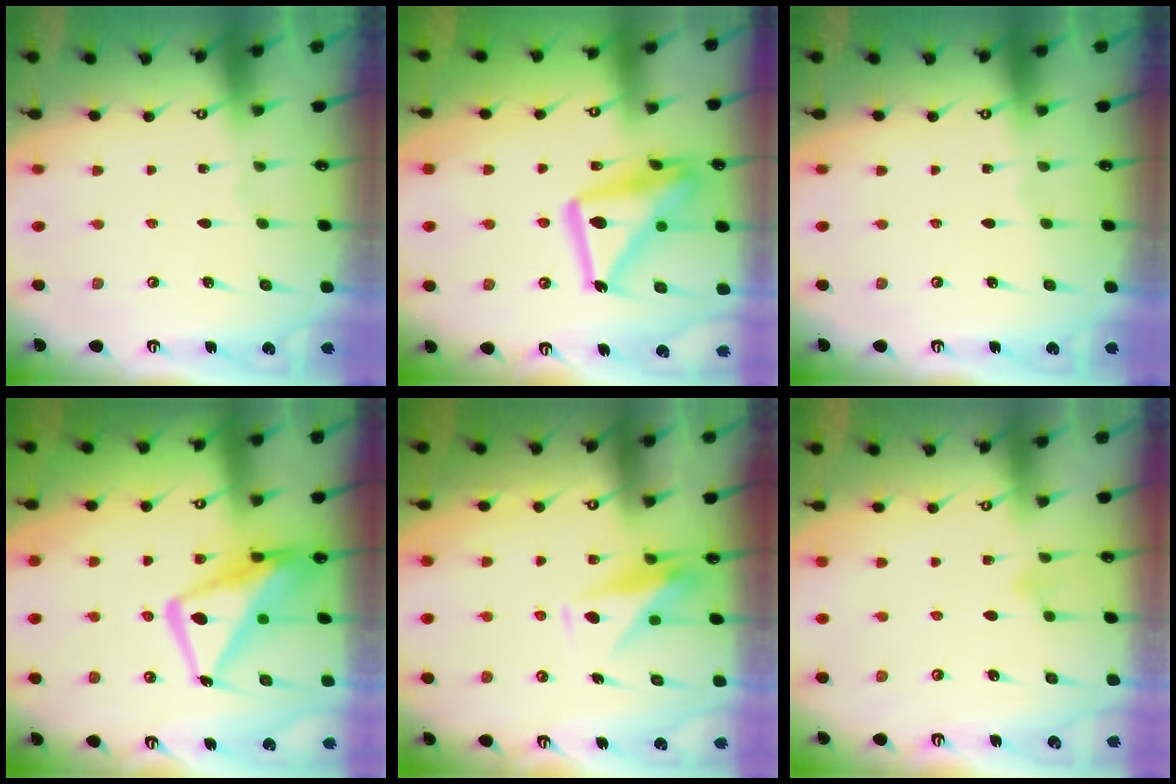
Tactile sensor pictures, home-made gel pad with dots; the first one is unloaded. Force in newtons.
{"total": 18.9, "press": 18.8, "slide": 1.5}
{"total": 0.0}
{"total": 15.5, "press": 15.4, "slide": 1.7}
{"total": 9.6, "press": 9.6, "slide": 0.1}
{"total": 3.7, "press": 3.6, "slide": 0.2}